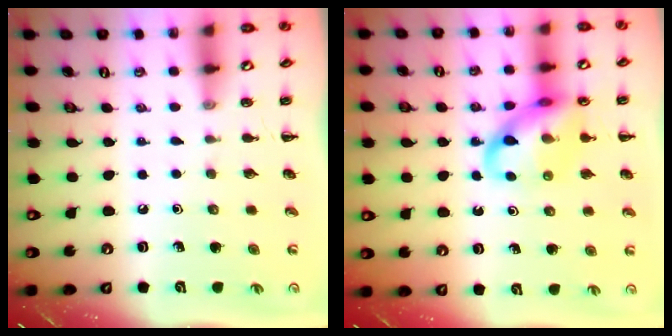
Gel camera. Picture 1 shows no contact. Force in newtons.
{"total": 13.6, "press": 13.4, "slide": 1.9}